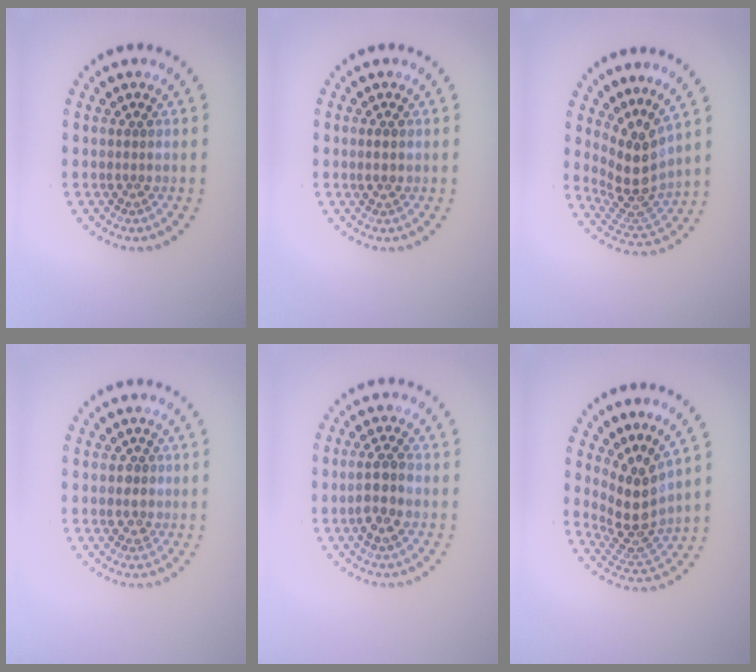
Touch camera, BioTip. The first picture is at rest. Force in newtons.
{"total": 1.5, "press": 1.4, "slide": 0.1}
{"total": 4.3, "press": 3.1, "slide": 3.0}
{"total": 1.1, "press": 0.9, "slide": 0.7}
{"total": 2.9, "press": 2.8, "slide": 0.8}
{"total": 4.3, "press": 3.1, "slide": 2.9}